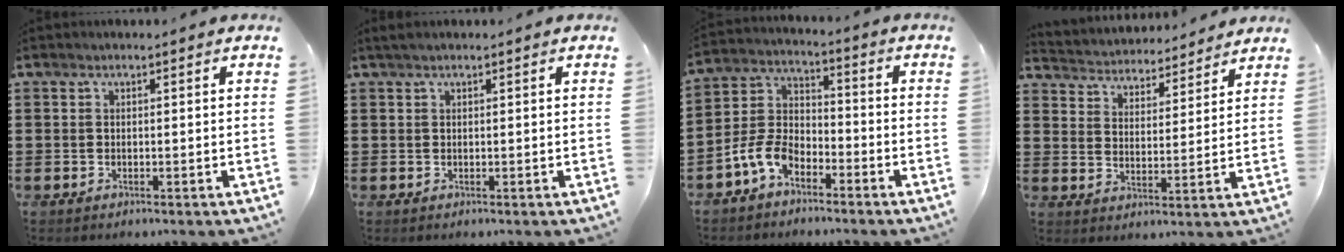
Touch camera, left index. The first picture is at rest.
{"total": 0.6, "force": [0.3, 0.1, 0.5], "torque": [-0.009, 0.002, 0.006]}
{"total": 7.4, "force": [-5.0, 3.9, 3.7], "torque": [-0.106, 0.005, -0.104]}
{"total": 3.7, "force": [3.6, 0.3, -0.6], "torque": [-0.014, -0.031, 0.057]}